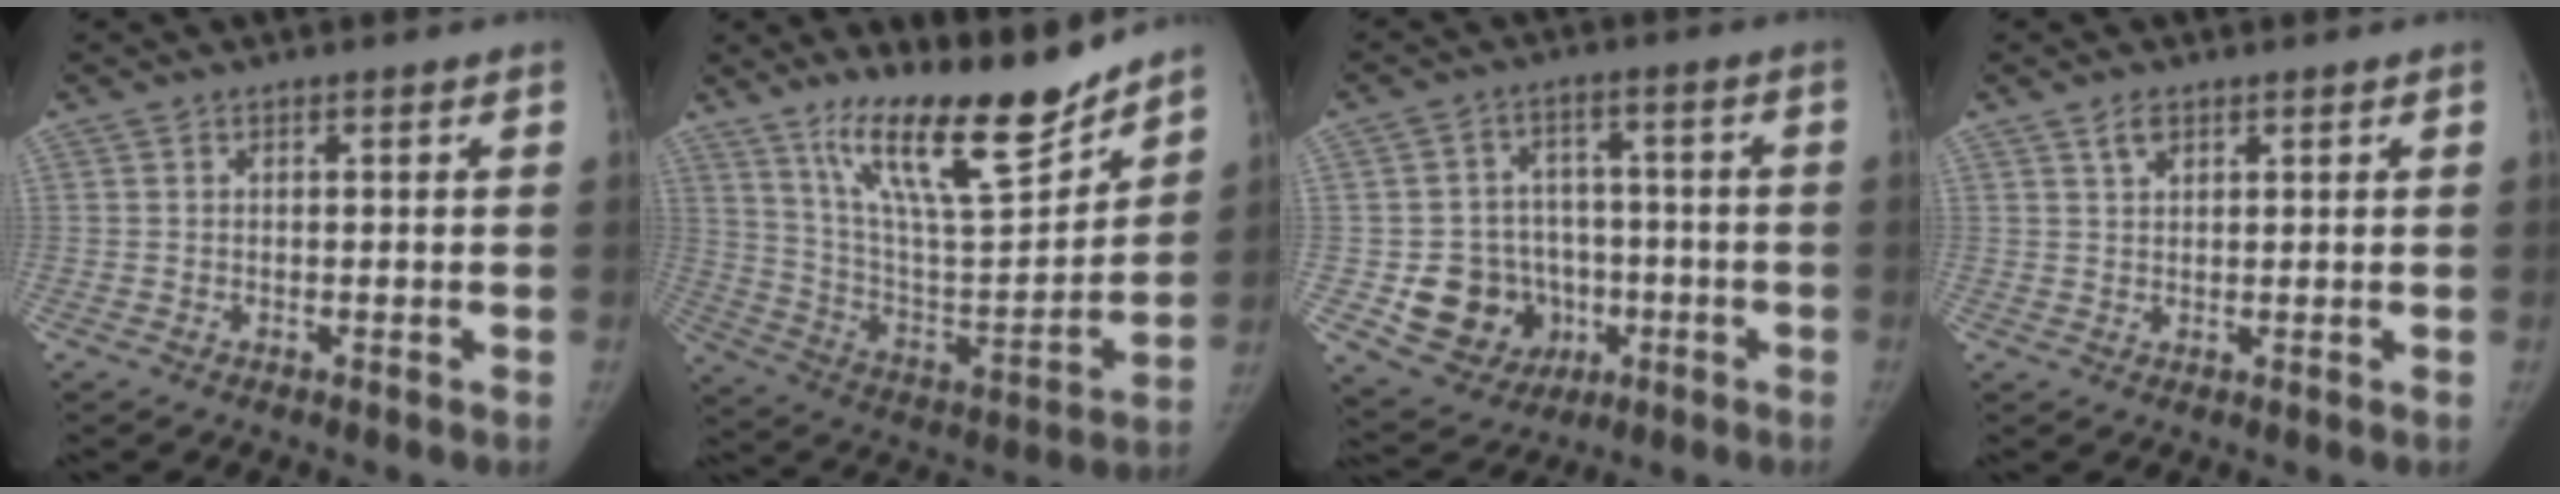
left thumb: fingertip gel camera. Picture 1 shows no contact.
{"total": 20.7, "force": [15.8, 4.4, 12.6], "torque": [-0.172, -0.100, 0.277]}
{"total": 12.9, "force": [-3.3, 11.2, 5.5], "torque": [-0.055, 0.023, -0.037]}
{"total": 2.3, "force": [1.5, 1.2, 1.2], "torque": [-0.018, -0.005, 0.030]}